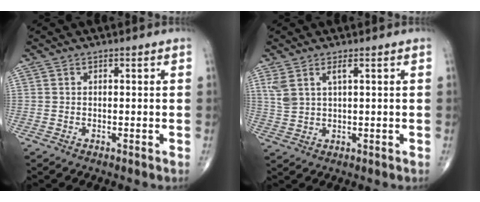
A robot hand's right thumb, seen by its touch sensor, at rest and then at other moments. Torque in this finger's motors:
{"motor_torque": [0.03, 0.10, 0.30, 0.18, 0.06]}